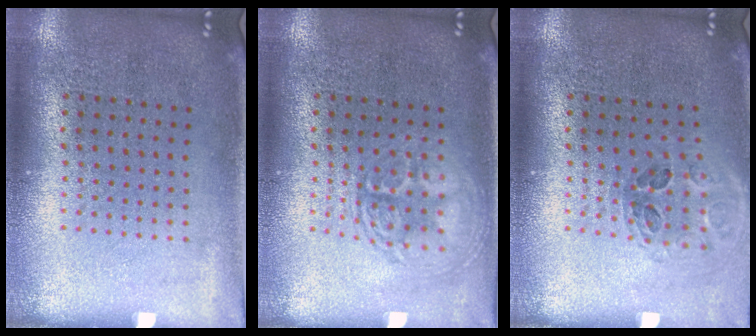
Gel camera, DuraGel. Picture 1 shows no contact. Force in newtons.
{"total": 1.7, "press": 1.7, "slide": 0.3}
{"total": 0.9, "press": 0.9, "slide": 0.1}